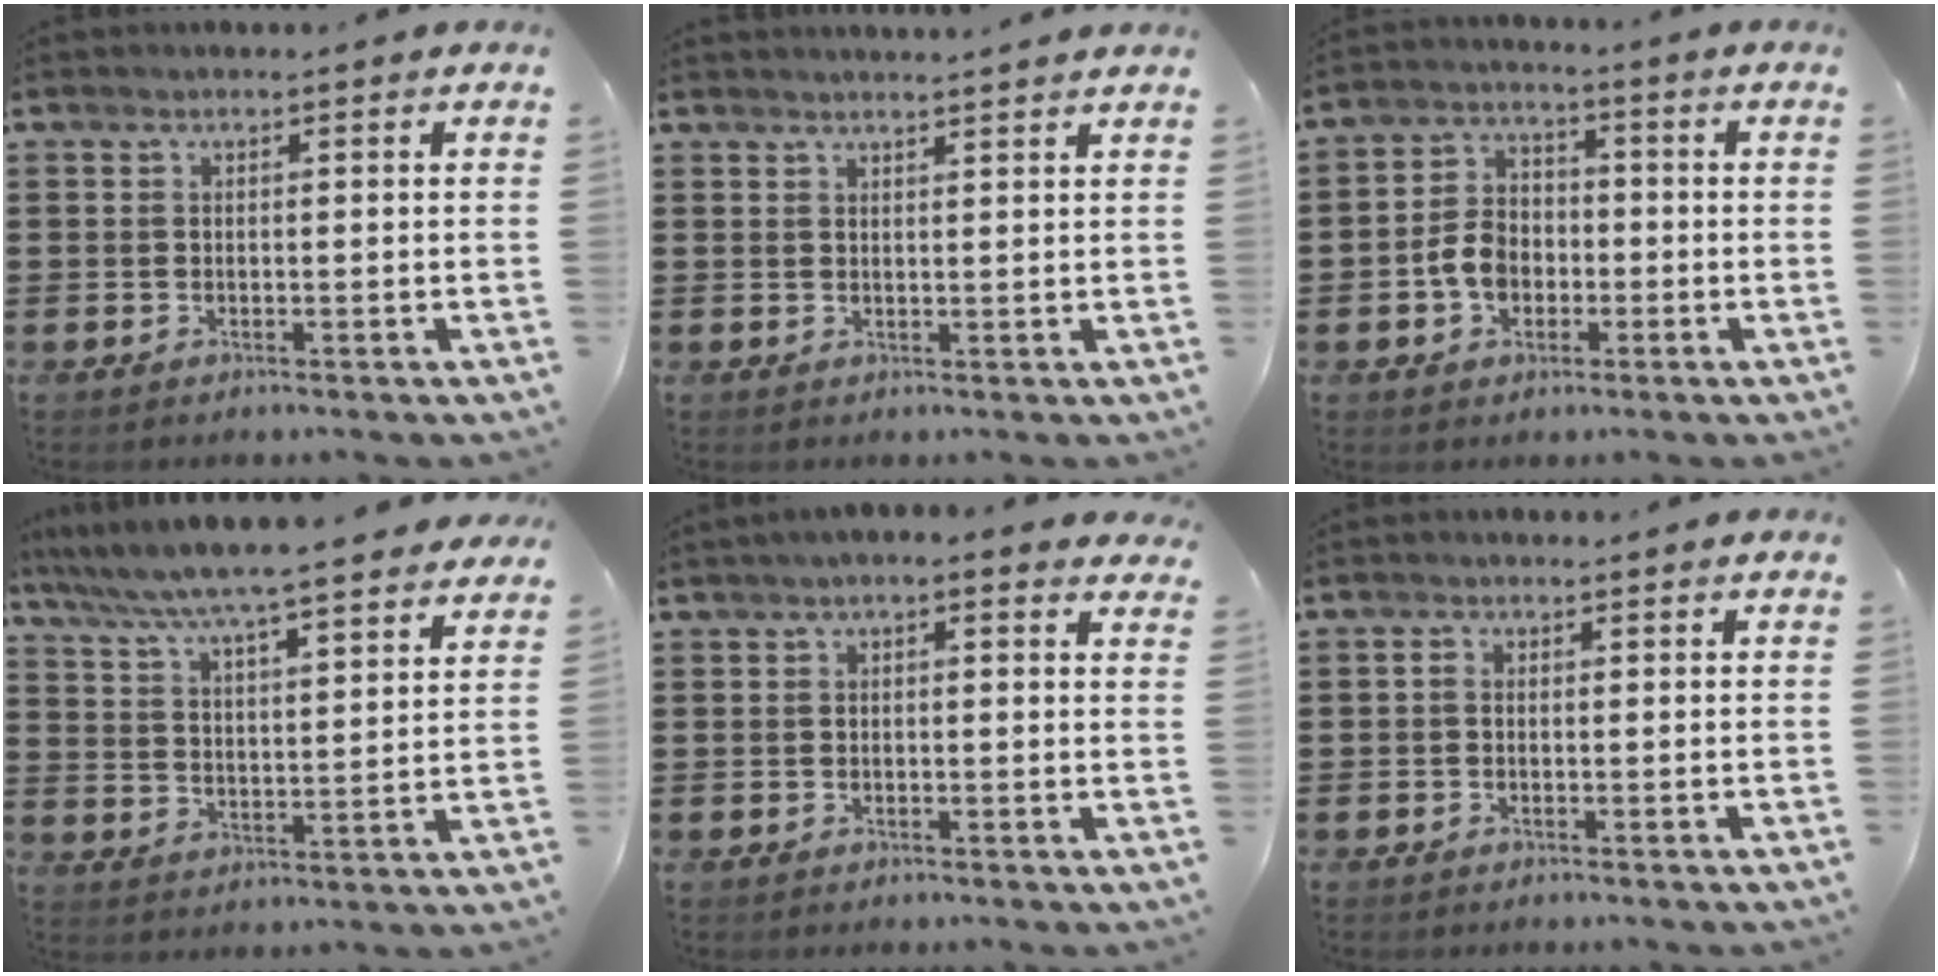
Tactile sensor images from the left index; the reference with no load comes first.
{"total": 2.0, "force": [1.9, -0.4, 0.2], "torque": [-0.005, -0.003, 0.038]}
{"total": 5.7, "force": [-1.9, 4.2, 3.2], "torque": [-0.077, 0.010, -0.040]}
{"total": 6.4, "force": [6.0, -0.4, 2.2], "torque": [-0.068, -0.038, 0.099]}
{"total": 1.8, "force": [1.0, 0.5, 1.4], "torque": [-0.028, 0.006, 0.017]}
{"total": 0.8, "force": [-0.2, 0.5, 0.6], "torque": [-0.013, -0.001, -0.004]}